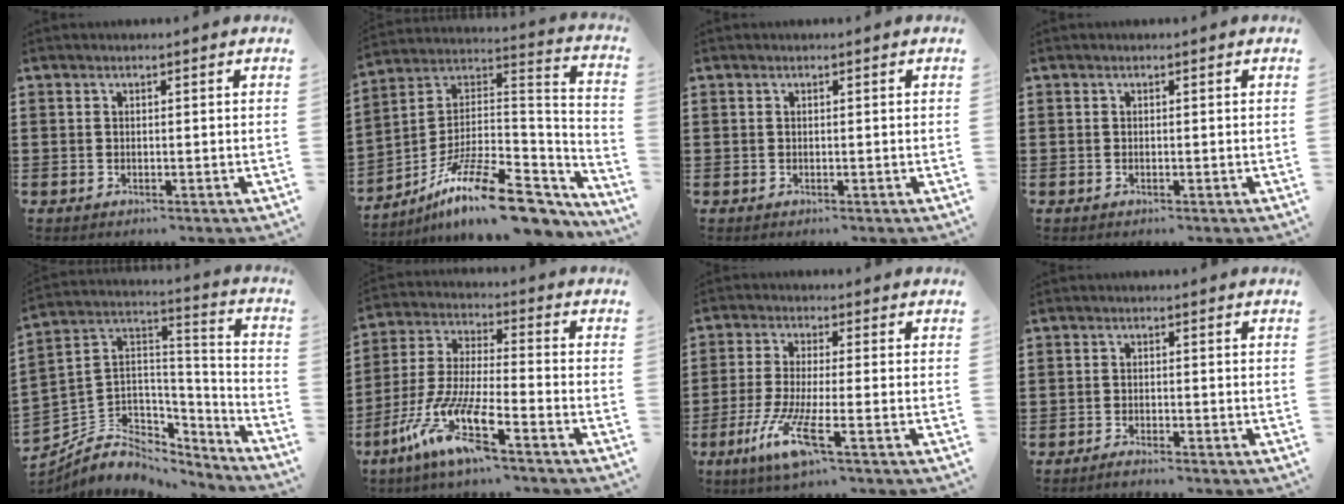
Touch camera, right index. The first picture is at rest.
{"total": 15.5, "force": [-10.2, 4.6, 10.7], "torque": [-0.184, 0.024, -0.178]}
{"total": 0.0}
{"total": 0.0}
{"total": 6.3, "force": [-3.6, 5.0, 1.6], "torque": [-0.055, -0.014, -0.066]}
{"total": 12.0, "force": [-8.5, 1.2, 8.3], "torque": [-0.206, -0.018, -0.176]}
{"total": 8.1, "force": [-3.6, 0.7, 7.2], "torque": [-0.166, -0.025, -0.069]}
{"total": 1.3, "force": [-1.2, -0.2, 0.2], "torque": [-0.004, -0.001, -0.023]}